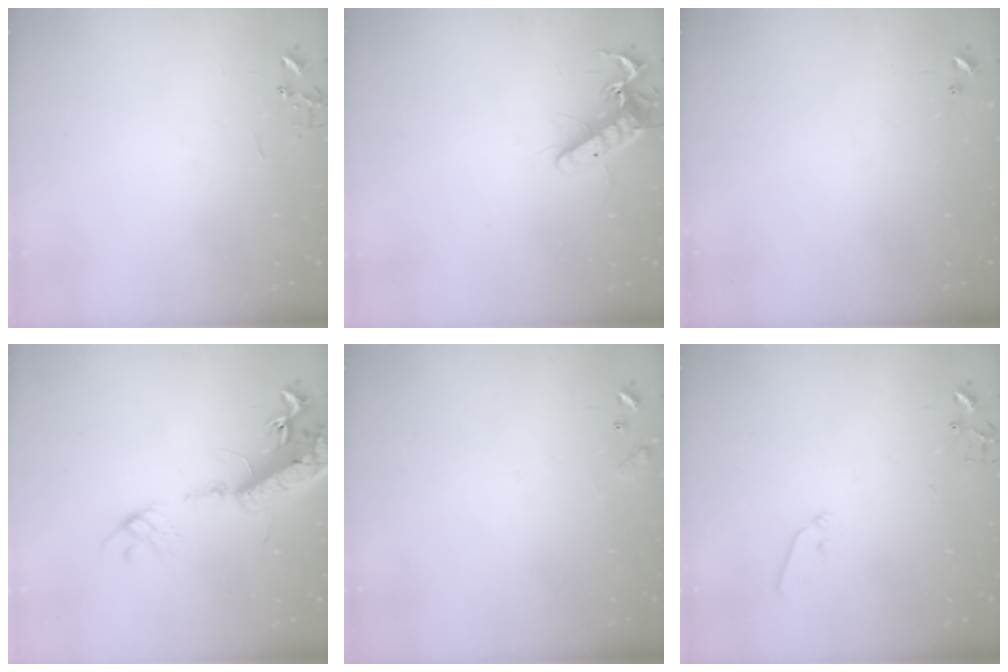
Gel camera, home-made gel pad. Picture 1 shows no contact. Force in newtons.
{"total": 13.7, "press": 13.6, "slide": 1.5}
{"total": 0.0}
{"total": 22.7, "press": 22.1, "slide": 4.9}
{"total": 6.4, "press": 6.4, "slide": 0.5}
{"total": 5.0, "press": 5.0, "slide": 0.6}